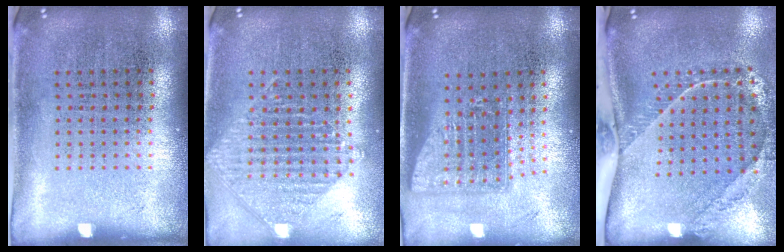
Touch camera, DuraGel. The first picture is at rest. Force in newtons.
{"total": 1.0, "press": 1.0, "slide": 0.1}
{"total": 1.6, "press": 1.2, "slide": 1.0}
{"total": 2.4, "press": 1.7, "slide": 1.8}